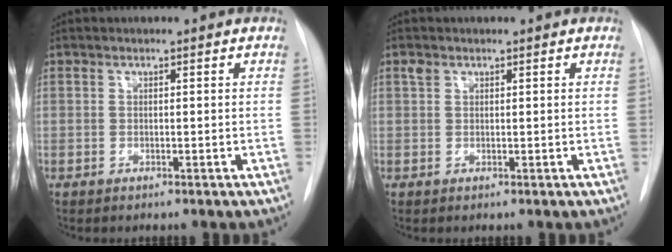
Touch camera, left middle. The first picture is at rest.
{"total": 1.0, "force": [0.7, 0.7, 0.4], "torque": [-0.009, 0.009, 0.012]}